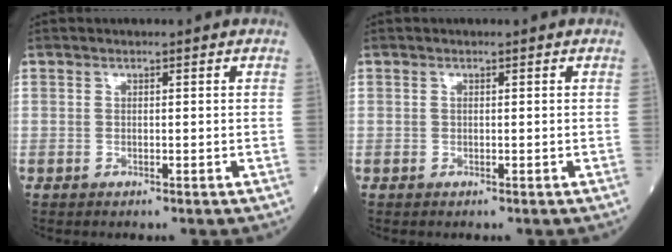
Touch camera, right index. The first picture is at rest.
{"total": 0.0}